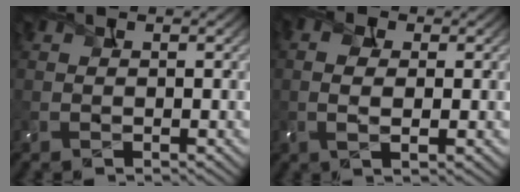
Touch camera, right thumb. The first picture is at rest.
{"total": 3.8, "force": [0.4, 1.8, 3.4], "torque": [-0.077, -0.002, -0.005]}